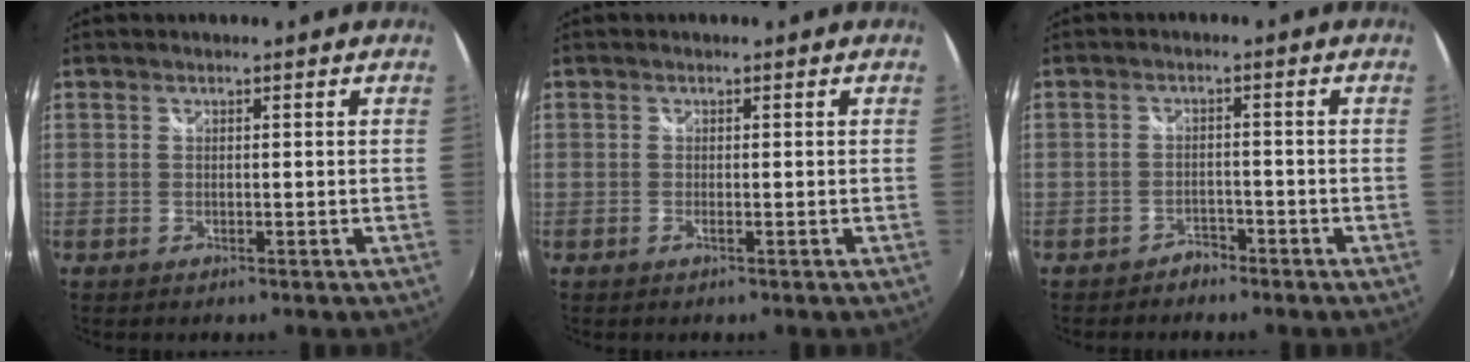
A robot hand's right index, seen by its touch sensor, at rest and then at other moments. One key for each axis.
{"total": 0.7, "fx": -0.4, "fy": -0.1, "fz": 0.6, "tx": -0.009, "ty": -0.001, "tz": -0.009}
{"total": 2.6, "fx": -2.2, "fy": 1.3, "fz": 0.2, "tx": -0.008, "ty": 0.003, "tz": -0.035}